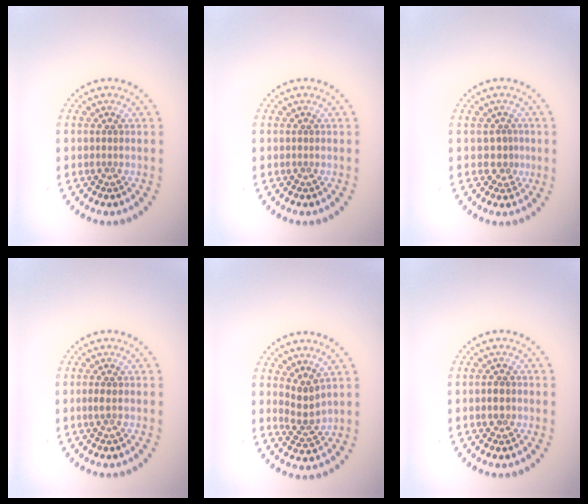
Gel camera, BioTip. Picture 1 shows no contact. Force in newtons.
{"total": 0.0}
{"total": 1.7, "press": 1.3, "slide": 1.2}
{"total": 0.5, "press": 0.4, "slide": 0.3}
{"total": 2.2, "press": 1.6, "slide": 1.5}
{"total": 1.3, "press": 1.3, "slide": 0.1}